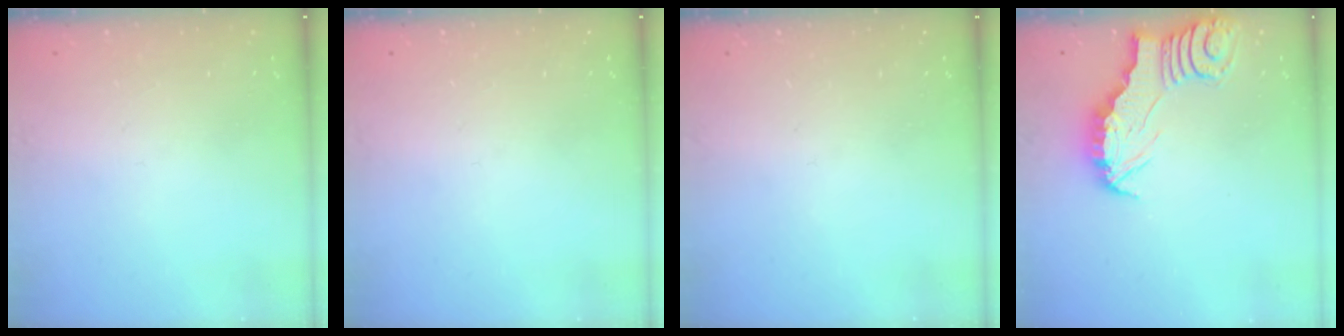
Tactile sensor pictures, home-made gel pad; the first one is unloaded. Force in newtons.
{"total": 0.0}
{"total": 0.0}
{"total": 2.6, "press": 2.6, "slide": 0.2}